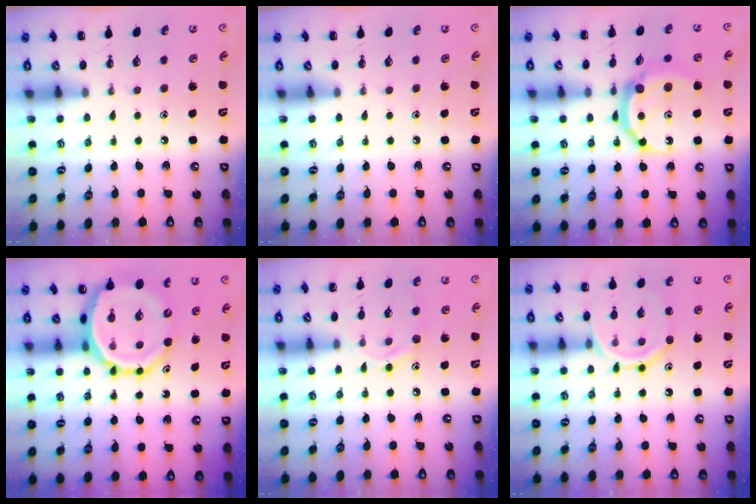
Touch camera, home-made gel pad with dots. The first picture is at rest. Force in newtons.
{"total": 0.0}
{"total": 9.7, "press": 9.7, "slide": 0.4}
{"total": 14.3, "press": 13.8, "slide": 4.0}
{"total": 9.2, "press": 9.2, "slide": 1.2}
{"total": 12.8, "press": 12.7, "slide": 1.2}